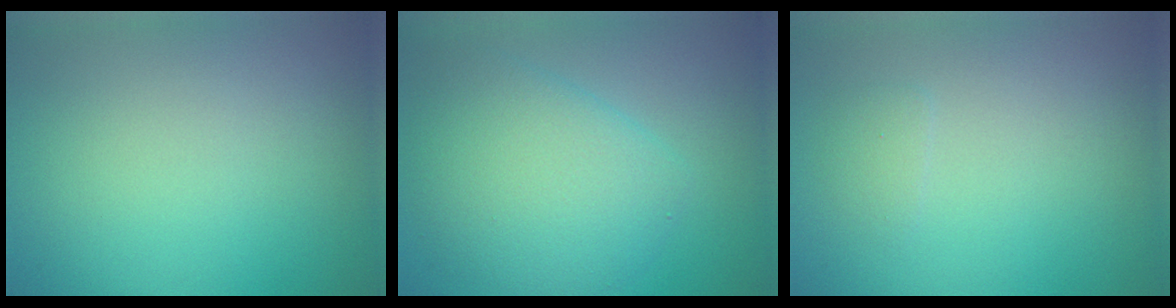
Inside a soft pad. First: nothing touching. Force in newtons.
{"total": 5.9, "press": 5.9, "slide": 0.1}
{"total": 0.8, "press": 0.8, "slide": 0.0}